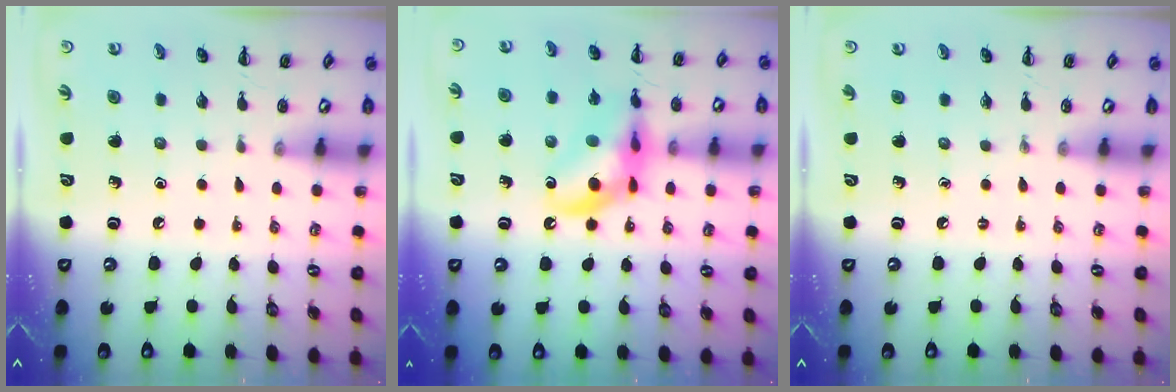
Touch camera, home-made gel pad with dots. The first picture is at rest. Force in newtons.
{"total": 15.1, "press": 14.7, "slide": 3.3}
{"total": 0.0}